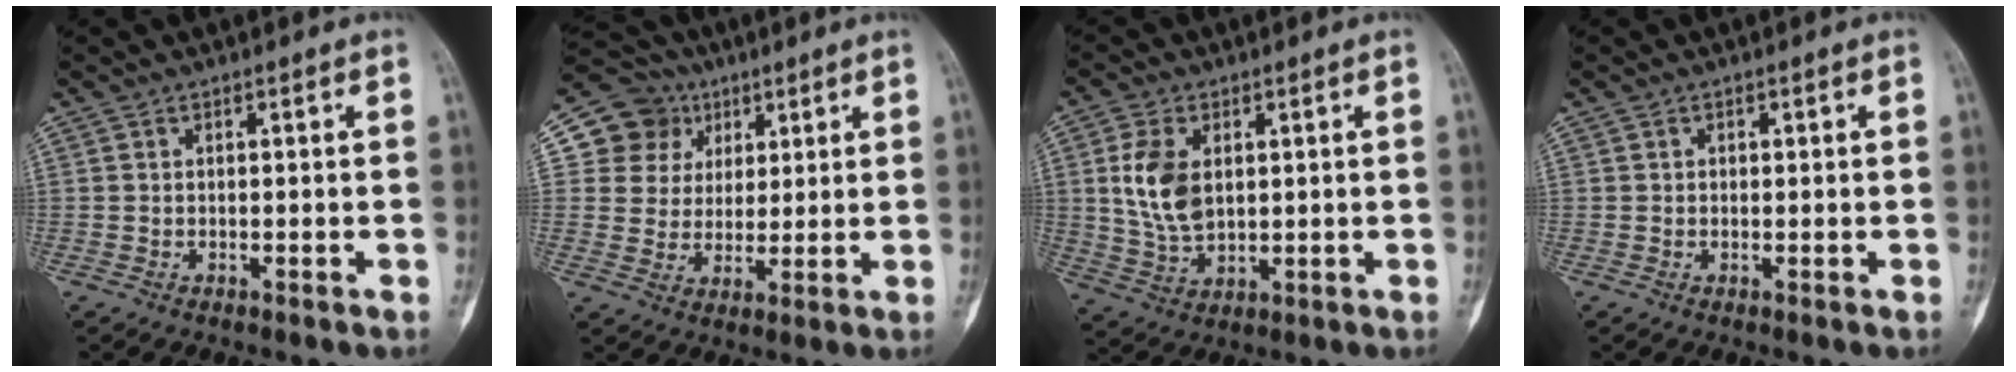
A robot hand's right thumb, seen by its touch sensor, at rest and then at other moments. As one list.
[{"total": 10.7, "force": [4.3, 9.7, 1.5], "torque": [0.017, -0.004, 0.073]}, {"total": 9.7, "force": [2.0, 5.9, 7.5], "torque": [-0.144, -0.009, 0.047]}, {"total": 0.6, "force": [0.2, 0.5, 0.2], "torque": [0.001, 0.001, 0.002]}]